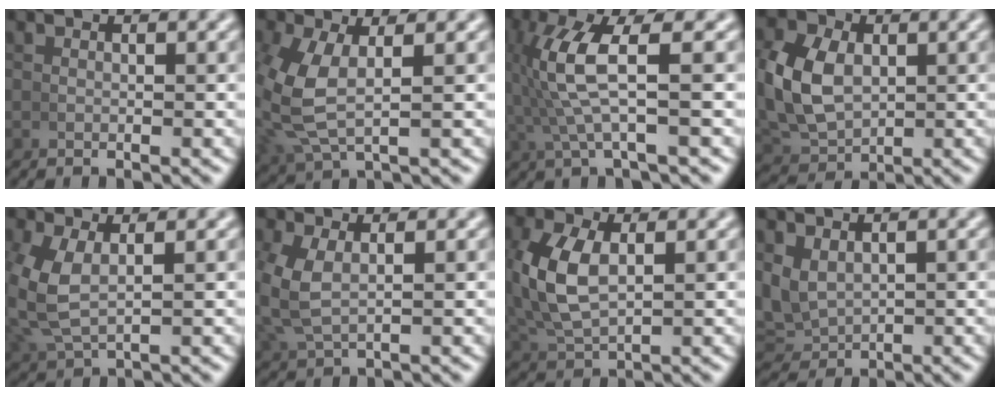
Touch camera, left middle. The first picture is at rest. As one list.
[{"total": 5.0, "force": [0.7, 2.8, 4.1], "torque": [-0.118, -0.011, 0.027]}, {"total": 6.2, "force": [0.6, 1.8, 6.0], "torque": [-0.129, 0.012, 0.013]}, {"total": 7.3, "force": [0.3, 5.5, 4.7], "torque": [-0.116, -0.019, 0.024]}, {"total": 4.2, "force": [0.7, 2.7, 3.1], "torque": [-0.098, -0.009, 0.029]}, {"total": 3.7, "force": [0.5, 2.4, 2.7], "torque": [-0.085, -0.010, 0.024]}, {"total": 5.6, "force": [1.0, 3.4, 4.3], "torque": [-0.111, -0.005, 0.032]}, {"total": 5.0, "force": [0.4, 4.3, 2.6], "torque": [-0.087, -0.032, 0.030]}]